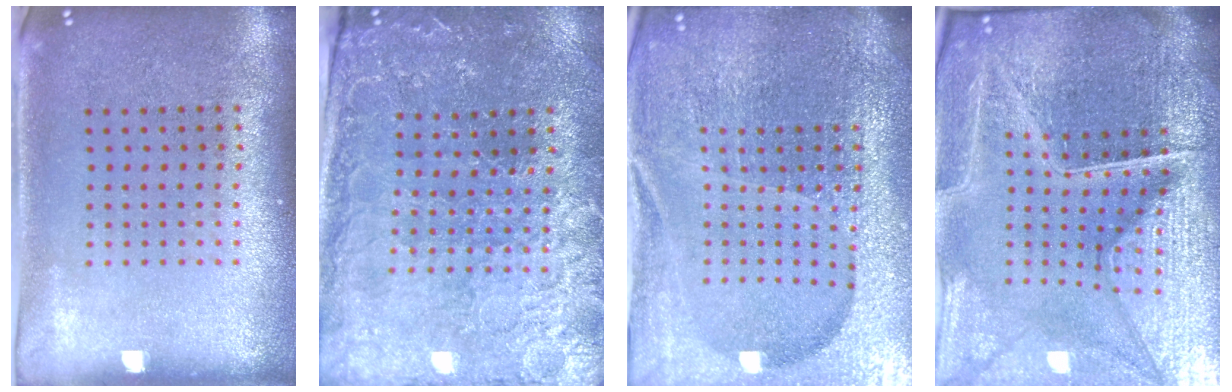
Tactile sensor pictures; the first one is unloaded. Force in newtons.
{"total": 1.7, "press": 1.7, "slide": 0.3}
{"total": 6.4, "press": 5.5, "slide": 3.1}
{"total": 6.9, "press": 6.1, "slide": 3.2}